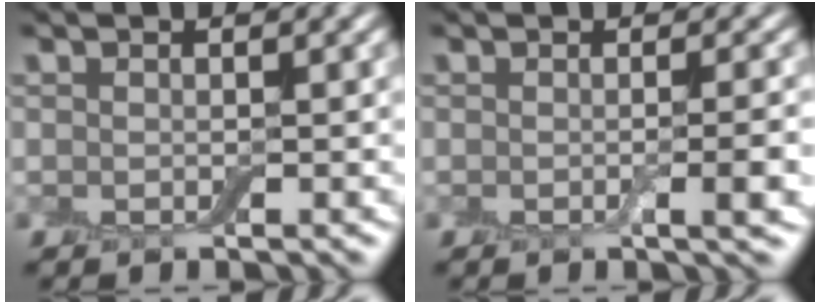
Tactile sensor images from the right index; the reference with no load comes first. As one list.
[{"total": 2.6, "force": [-0.5, 0.5, 2.5], "torque": [-0.034, -0.002, -0.009]}]